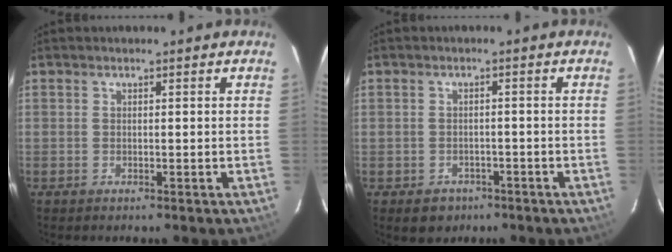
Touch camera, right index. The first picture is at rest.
{"total": 4.3, "force": [-2.4, 3.5, 0.9], "torque": [-0.021, 0.009, -0.025]}